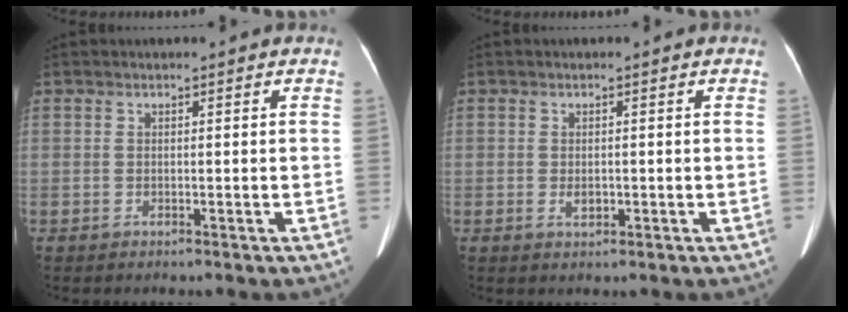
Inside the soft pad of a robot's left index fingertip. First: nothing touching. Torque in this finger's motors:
{"motor_torque": [0.02, 0.01, 0.00, 0.00]}